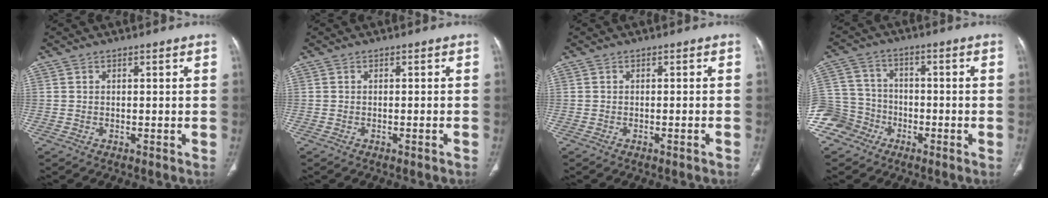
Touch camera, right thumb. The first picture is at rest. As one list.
[{"total": 0.9, "force": [-0.6, 0.0, 0.7], "torque": [-0.018, 0.005, -0.003]}, {"total": 1.2, "force": [-0.8, 0.0, 0.9], "torque": [-0.022, 0.005, -0.006]}, {"total": 10.9, "force": [-6.0, 8.9, 1.7], "torque": [-0.030, 0.048, -0.114]}]